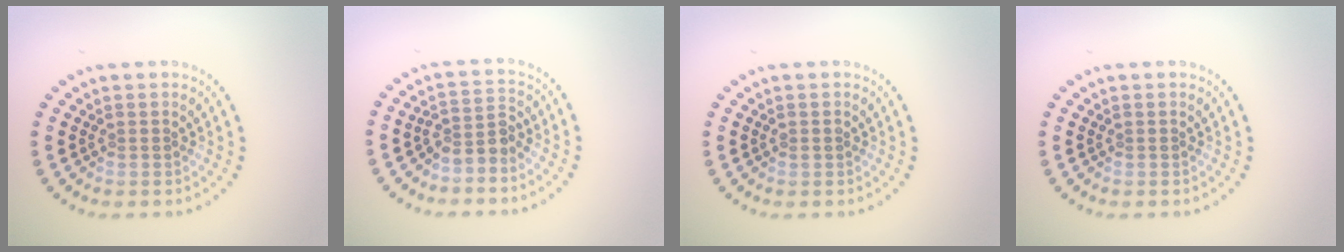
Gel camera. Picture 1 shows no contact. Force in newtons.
{"total": 2.4, "press": 1.8, "slide": 1.6}
{"total": 0.6, "press": 0.6, "slide": 0.1}
{"total": 0.0}